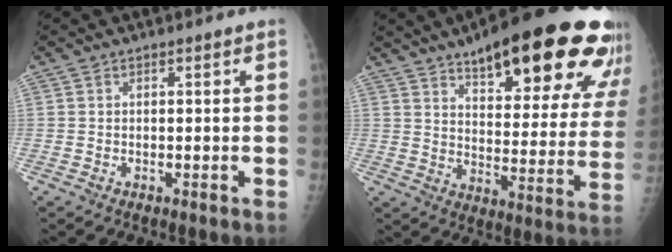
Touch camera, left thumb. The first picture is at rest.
{"total": 29.3, "force": [18.6, 9.1, 20.7], "torque": [-0.247, -0.059, 0.253]}